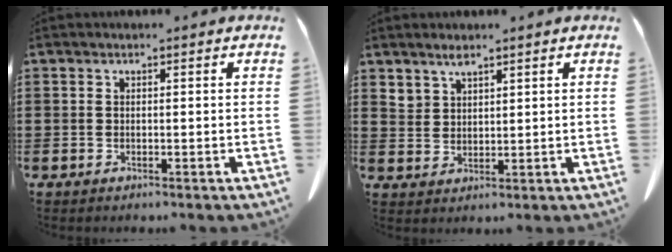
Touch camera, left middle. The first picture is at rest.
{"total": 2.3, "force": [2.1, 0.7, 0.5], "torque": [-0.015, -0.001, 0.040]}